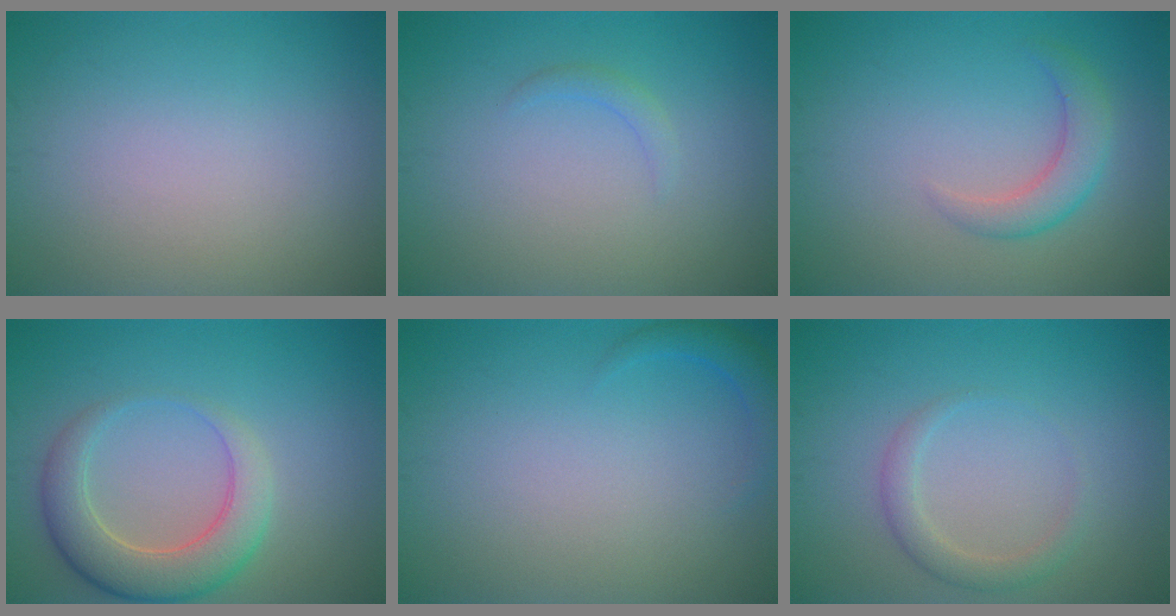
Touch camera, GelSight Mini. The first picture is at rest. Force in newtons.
{"total": 0.9, "press": 0.9, "slide": 0.0}
{"total": 2.8, "press": 2.8, "slide": 0.1}
{"total": 5.3, "press": 5.3, "slide": 0.6}
{"total": 1.7, "press": 1.6, "slide": 0.2}
{"total": 1.9, "press": 1.9, "slide": 0.2}